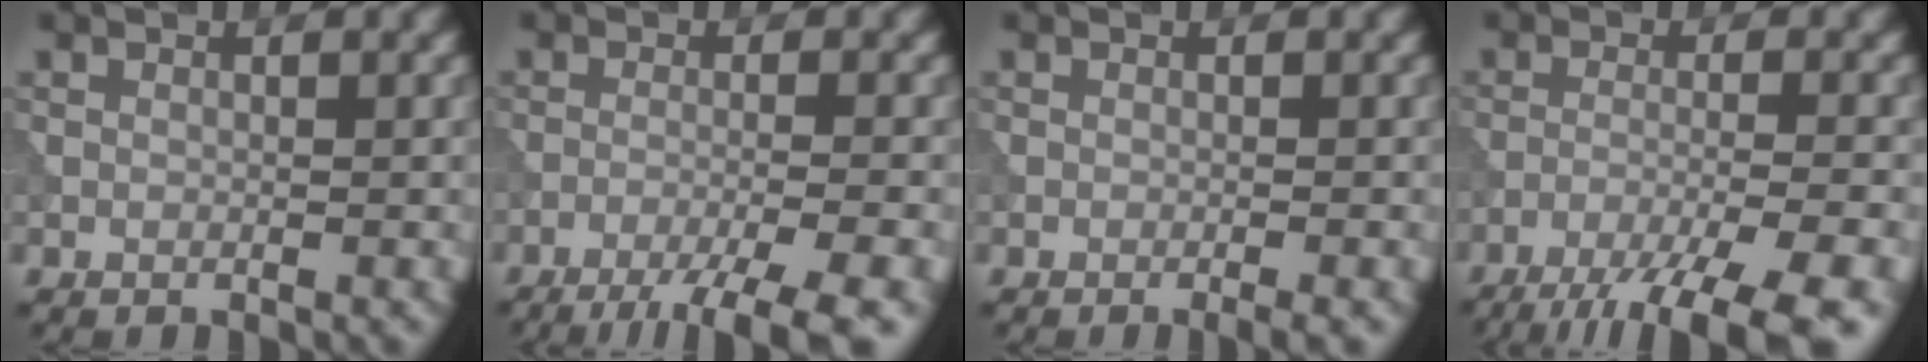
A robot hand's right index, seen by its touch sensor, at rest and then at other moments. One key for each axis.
{"total": 7.6, "fx": -5.4, "fy": 1.3, "fz": 5.1, "tx": -0.075, "ty": -0.017, "tz": -0.082}
{"total": 1.4, "fx": -0.6, "fy": 0.2, "fz": 1.3, "tx": -0.012, "ty": -0.002, "tz": -0.010}
{"total": 10.7, "fx": -8.2, "fy": 1.8, "fz": 6.6, "tx": -0.110, "ty": -0.025, "tz": -0.118}